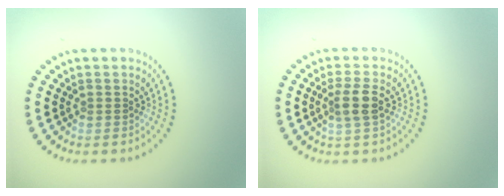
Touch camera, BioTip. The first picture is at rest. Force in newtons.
{"total": 2.3, "press": 2.1, "slide": 1.1}